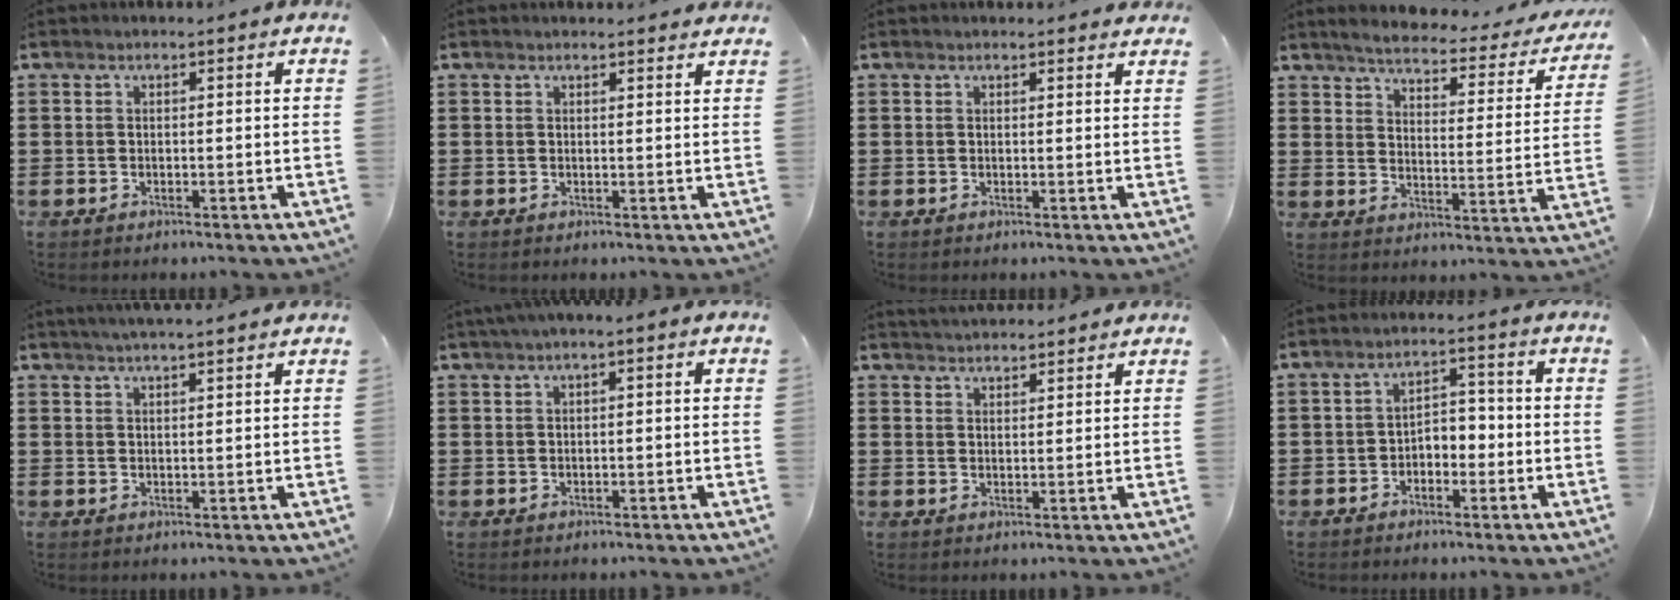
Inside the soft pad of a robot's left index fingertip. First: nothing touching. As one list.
[{"total": 1.2, "force": [1.2, 0.0, 0.2], "torque": [-0.006, 0.001, 0.023]}, {"total": 1.1, "force": [1.1, 0.1, 0.2], "torque": [-0.005, 0.002, 0.021]}, {"total": 3.4, "force": [3.1, 0.1, 1.4], "torque": [-0.049, -0.025, 0.045]}, {"total": 2.3, "force": [2.1, -0.3, 0.9], "torque": [-0.020, -0.001, 0.038]}, {"total": 1.3, "force": [-0.1, 0.1, 1.2], "torque": [-0.021, -0.003, -0.003]}, {"total": 2.4, "force": [2.4, -0.1, -0.1], "torque": [-0.003, -0.004, 0.047]}, {"total": 3.1, "force": [-2.0, 1.8, 1.5], "torque": [-0.033, 0.010, -0.044]}]